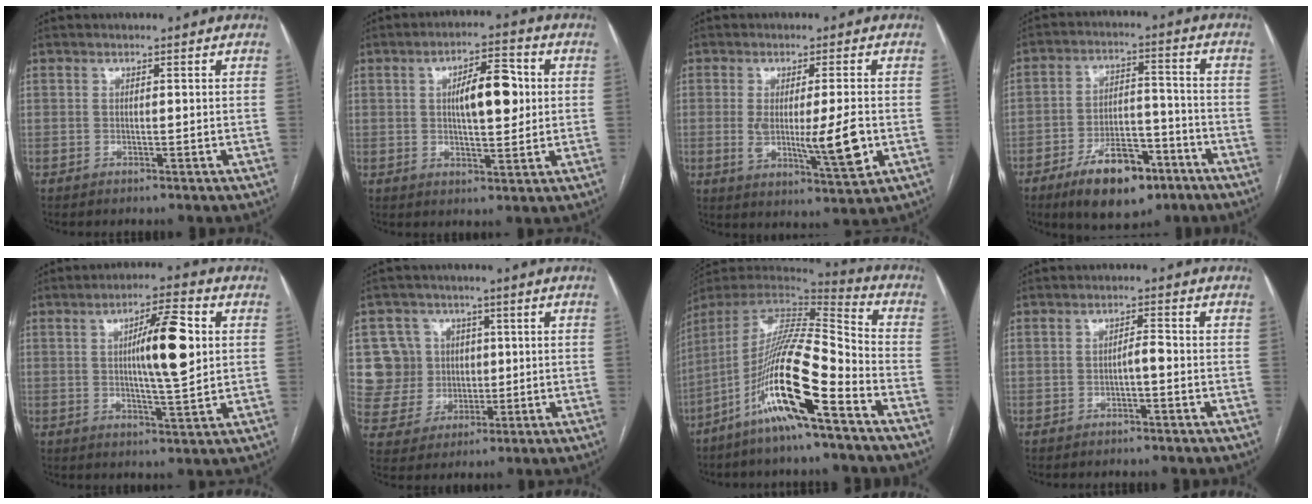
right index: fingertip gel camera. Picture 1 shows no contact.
{"total": 8.7, "force": [1.4, 2.9, 8.1], "torque": [-0.129, 0.016, 0.022]}
{"total": 9.4, "force": [-1.1, 1.1, 9.3], "torque": [-0.152, -0.021, -0.010]}
{"total": 12.6, "force": [-7.6, 5.5, 8.4], "torque": [-0.134, 0.009, -0.120]}
{"total": 10.3, "force": [1.7, 1.4, 10.0], "torque": [-0.163, 0.007, 0.028]}
{"total": 8.5, "force": [1.8, 8.3, 0.7], "torque": [-0.021, 0.027, 0.045]}
{"total": 18.8, "force": [-9.7, 1.2, 16.0], "torque": [-0.330, -0.028, -0.188]}
{"total": 1.9, "force": [-0.7, 0.4, 1.7], "torque": [-0.024, 0.004, -0.013]}